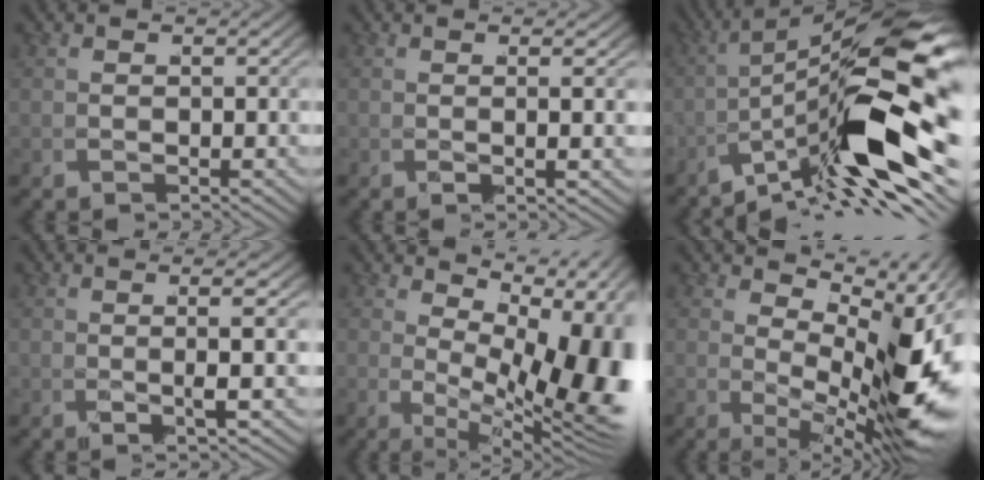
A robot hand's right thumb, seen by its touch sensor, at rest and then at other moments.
{"total": 2.2, "force": [0.8, -0.2, 2.1], "torque": [-0.028, 0.007, 0.009]}
{"total": 14.4, "force": [-1.1, 5.8, 13.2], "torque": [-0.197, -0.022, -0.016]}
{"total": 3.4, "force": [1.1, -0.3, 3.2], "torque": [-0.042, 0.015, 0.011]}
{"total": 12.8, "force": [0.7, 6.8, 10.8], "torque": [-0.168, -0.053, 0.038]}
{"total": 10.3, "force": [1.8, 4.6, 9.1], "torque": [-0.123, -0.008, 0.032]}